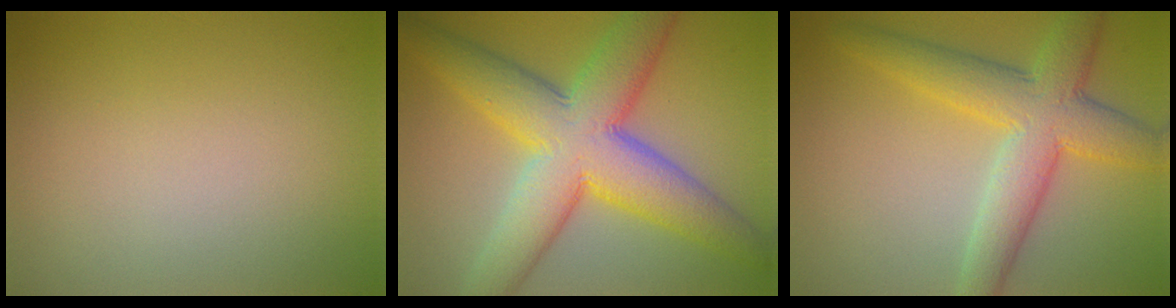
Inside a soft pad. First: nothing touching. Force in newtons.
{"total": 10.6, "press": 10.6, "slide": 0.1}
{"total": 6.7, "press": 6.7, "slide": 0.2}